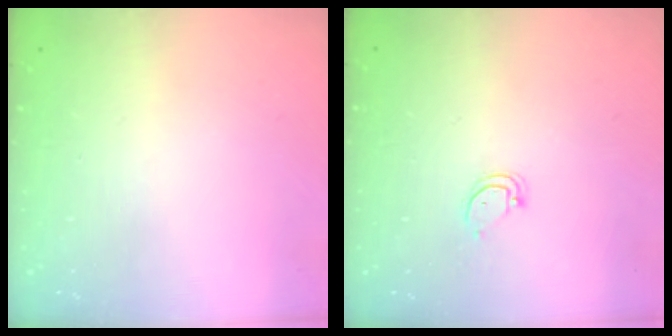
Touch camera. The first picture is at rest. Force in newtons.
{"total": 3.5, "press": 3.5, "slide": 0.4}